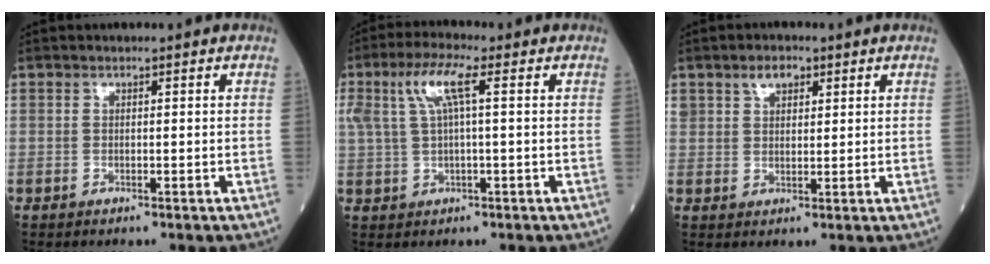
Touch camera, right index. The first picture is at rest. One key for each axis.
{"total": 6.4, "fx": 2.1, "fy": 0.8, "fz": 6.0, "tx": -0.132, "ty": 0.022, "tz": 0.044}
{"total": 3.6, "fx": 2.2, "fy": 2.1, "fz": 1.9, "tx": -0.038, "ty": 0.011, "tz": 0.043}